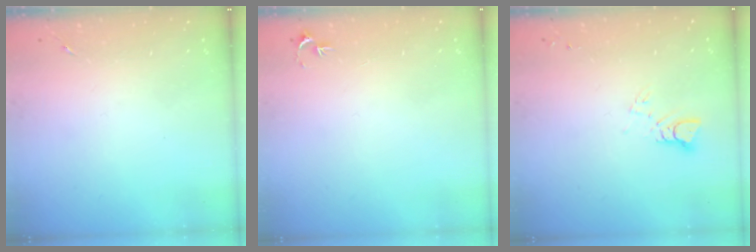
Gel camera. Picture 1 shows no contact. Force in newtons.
{"total": 2.7, "press": 2.7, "slide": 0.3}
{"total": 2.9, "press": 2.9, "slide": 0.2}